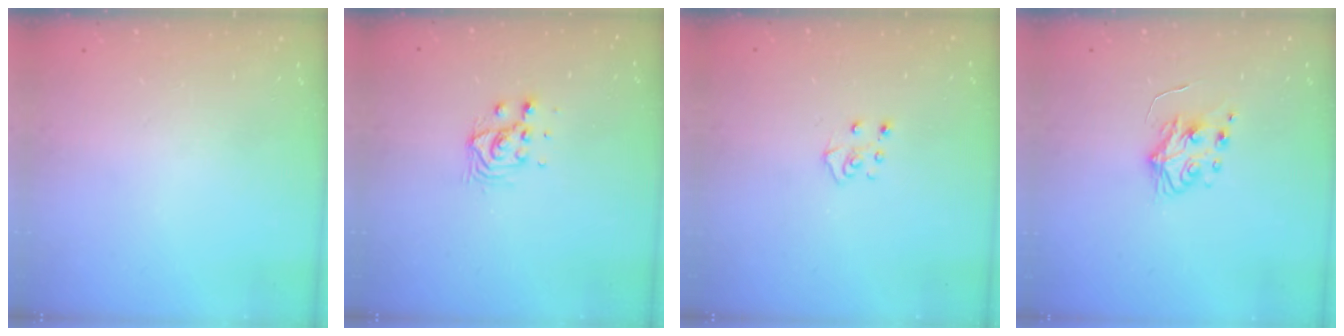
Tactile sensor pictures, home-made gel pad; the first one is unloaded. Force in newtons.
{"total": 6.4, "press": 6.4, "slide": 0.2}
{"total": 5.1, "press": 5.1, "slide": 0.4}
{"total": 5.9, "press": 5.9, "slide": 0.6}